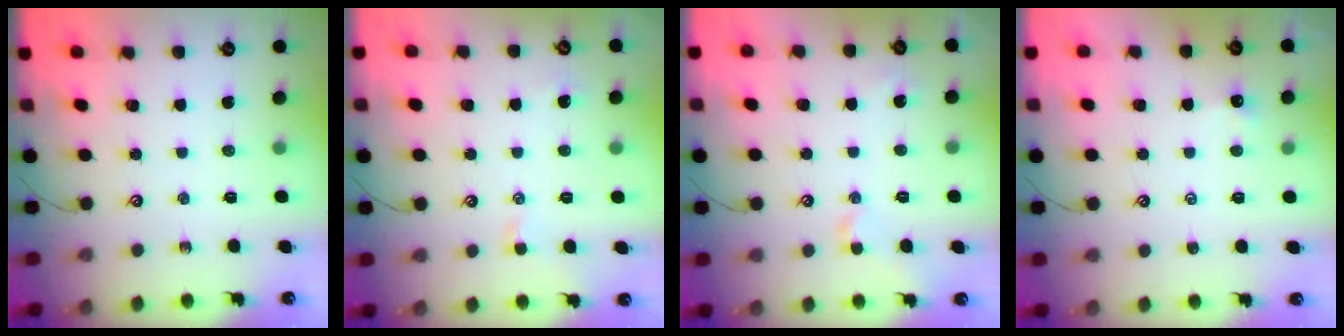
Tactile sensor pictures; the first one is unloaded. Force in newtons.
{"total": 0.6, "press": 0.4, "slide": 0.5}
{"total": 2.3, "press": 2.2, "slide": 0.6}
{"total": 0.0}